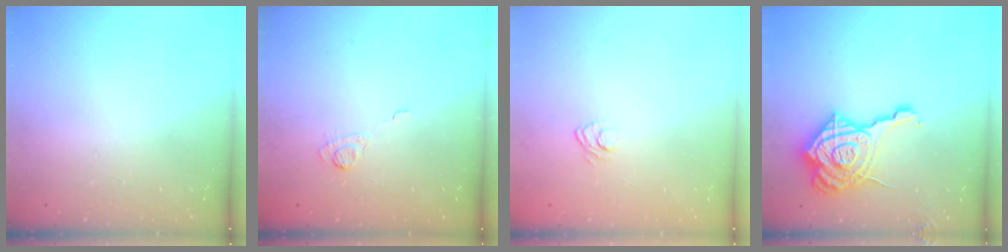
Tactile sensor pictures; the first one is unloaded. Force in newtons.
{"total": 2.8, "press": 2.4, "slide": 1.4}
{"total": 3.7, "press": 3.4, "slide": 1.4}
{"total": 23.7, "press": 23.6, "slide": 2.4}